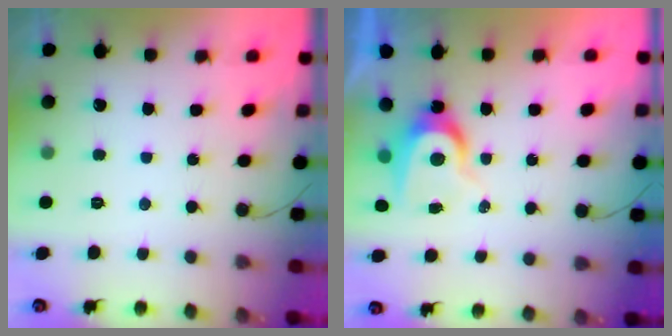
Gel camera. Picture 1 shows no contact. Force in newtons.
{"total": 8.2, "press": 8.2, "slide": 0.3}